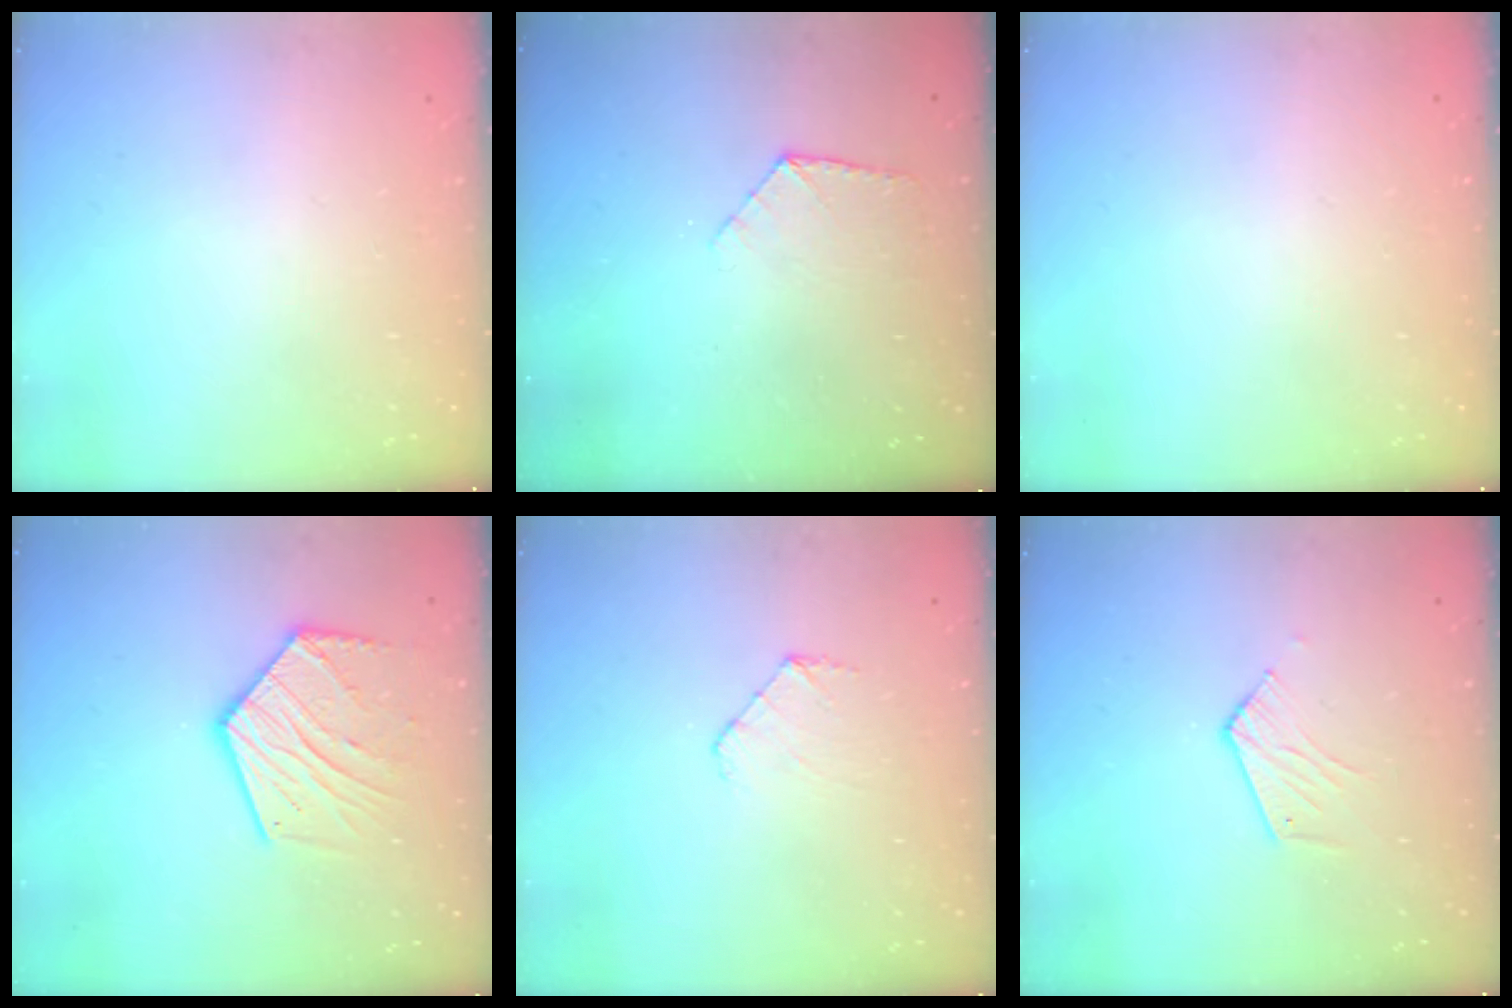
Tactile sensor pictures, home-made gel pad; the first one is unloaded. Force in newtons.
{"total": 7.8, "press": 7.8, "slide": 0.5}
{"total": 0.0}
{"total": 16.1, "press": 16.1, "slide": 1.3}
{"total": 5.5, "press": 5.5, "slide": 0.5}
{"total": 4.8, "press": 4.8, "slide": 0.4}